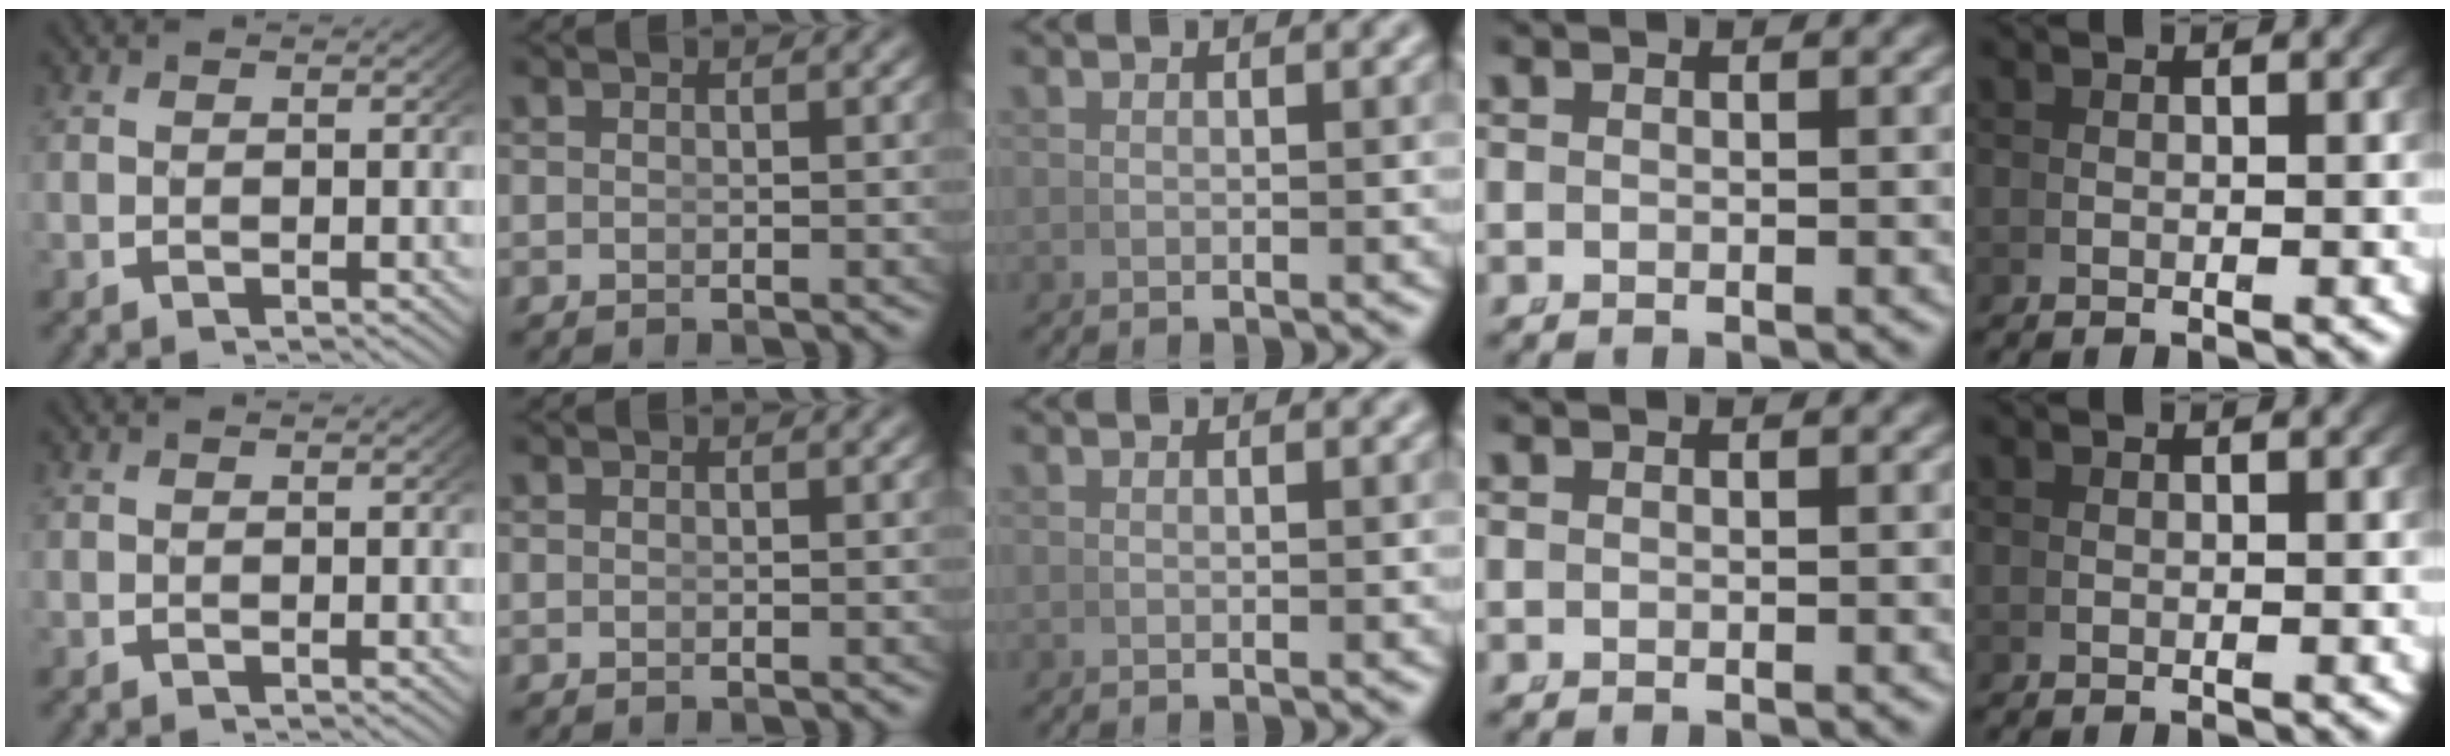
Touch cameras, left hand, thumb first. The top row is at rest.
{}